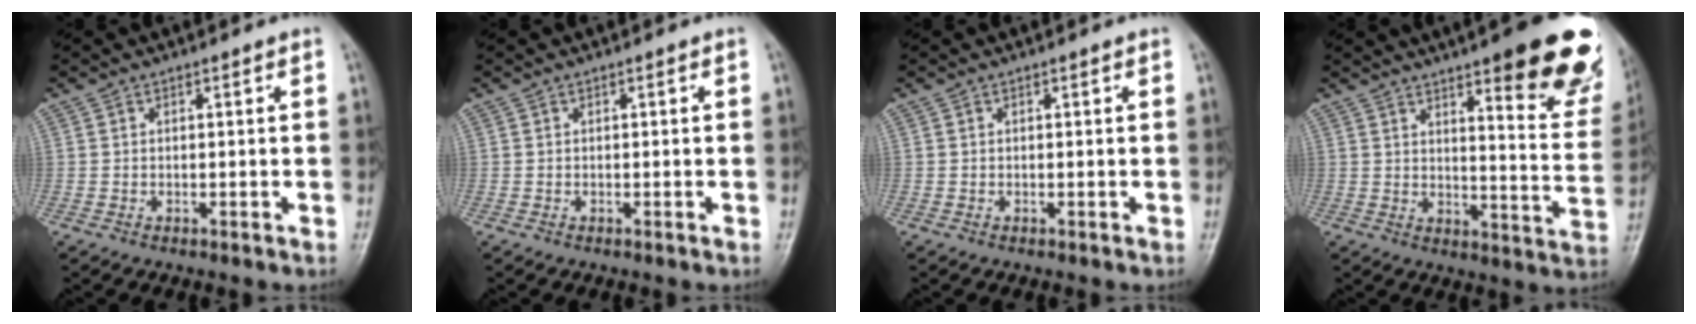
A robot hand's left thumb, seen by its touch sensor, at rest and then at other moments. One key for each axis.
{"total": 0.0}
{"total": 0.0}
{"total": 21.6, "fx": 13.0, "fy": 5.0, "fz": 16.5, "tx": -0.177, "ty": -0.065, "tz": 0.166}